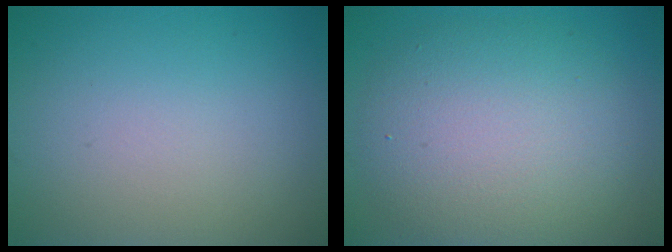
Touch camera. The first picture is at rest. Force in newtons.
{"total": 7.8, "press": 7.8, "slide": 0.2}